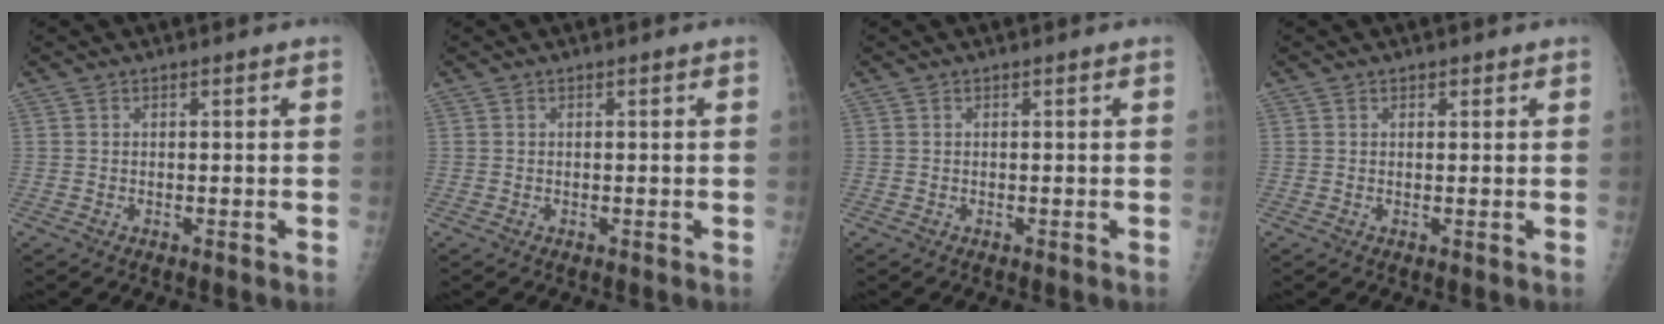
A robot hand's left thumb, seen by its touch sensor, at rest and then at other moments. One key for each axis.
{"total": 0.0}
{"total": 0.0}
{"total": 0.8, "fx": 0.5, "fy": 0.6, "fz": 0.1, "tx": 0.013, "ty": -0.003, "tz": 0.005}